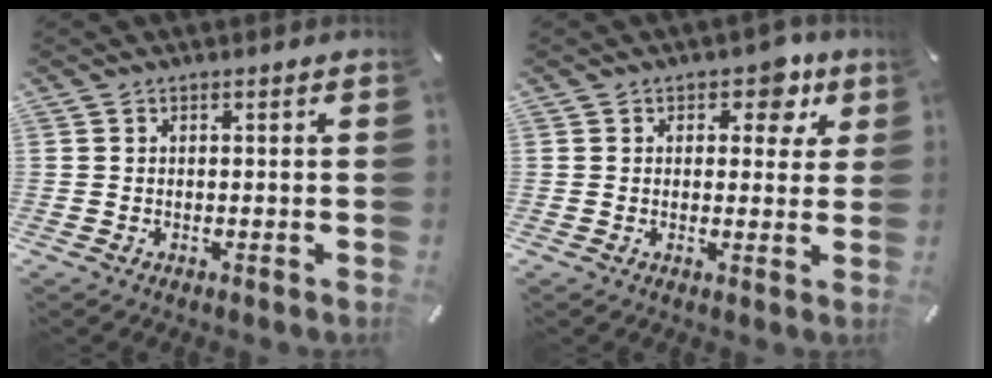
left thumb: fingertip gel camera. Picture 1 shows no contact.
{"total": 6.1, "force": [3.1, 4.0, 3.3], "torque": [-0.021, -0.013, 0.044]}